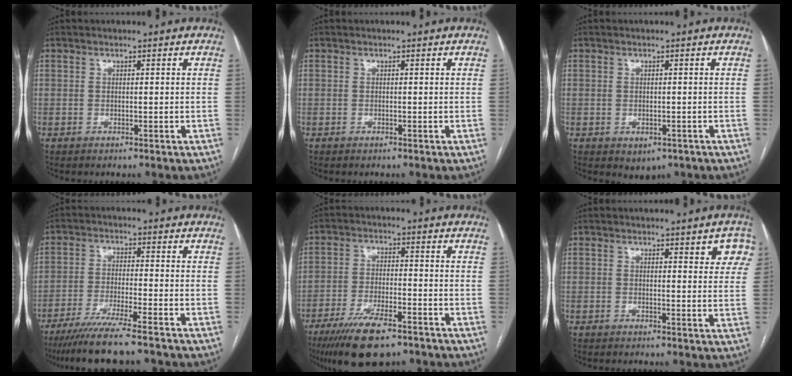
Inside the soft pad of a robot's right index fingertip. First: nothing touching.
{"total": 0.0}
{"total": 2.7, "force": [-1.3, 1.9, 1.3], "torque": [-0.009, 0.000, -0.004]}
{"total": 10.6, "force": [-8.6, -0.3, 6.1], "torque": [-0.095, -0.031, -0.142]}
{"total": 11.3, "force": [-8.0, 2.8, 7.5], "torque": [-0.133, -0.020, -0.135]}
{"total": 4.7, "force": [2.4, 1.5, 3.8], "torque": [-0.029, -0.001, 0.020]}